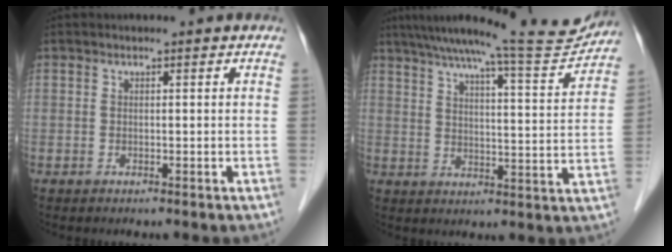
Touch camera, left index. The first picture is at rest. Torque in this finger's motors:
{"motor_torque": [-0.12, -1.67, 0.28, 0.08]}